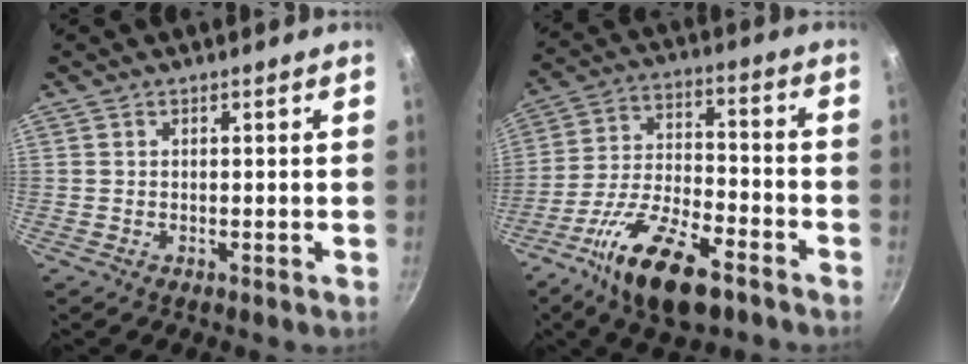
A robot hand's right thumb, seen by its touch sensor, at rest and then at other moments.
{"total": 17.0, "force": [-10.0, 6.6, 12.0], "torque": [-0.213, 0.043, -0.188]}